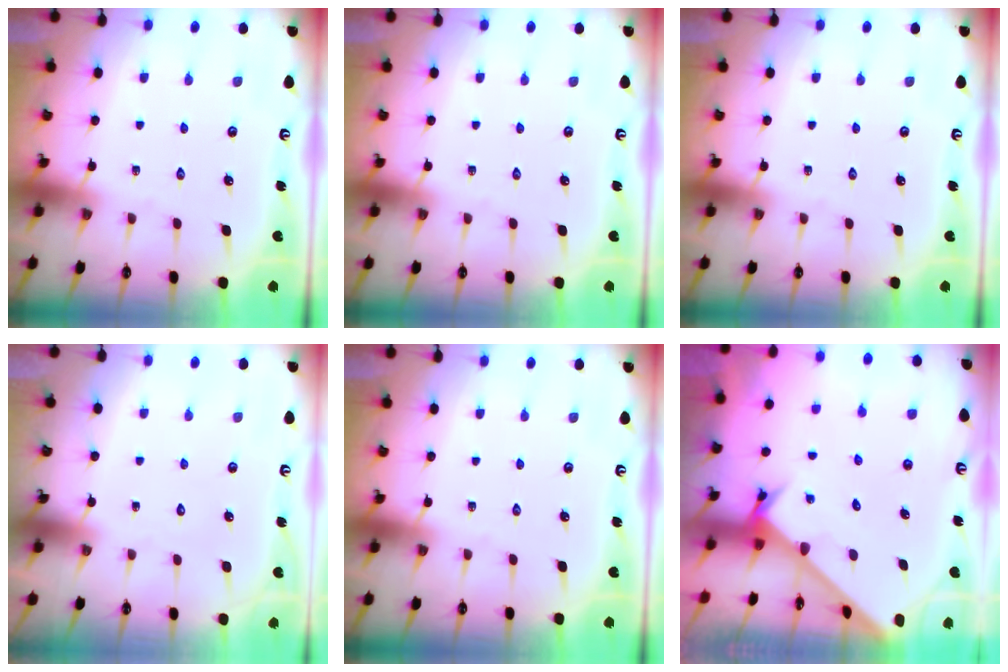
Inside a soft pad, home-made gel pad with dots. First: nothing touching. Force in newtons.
{"total": 0.0}
{"total": 0.0}
{"total": 1.6, "press": 1.6, "slide": 0.0}
{"total": 0.0}
{"total": 2.6, "press": 2.6, "slide": 0.3}